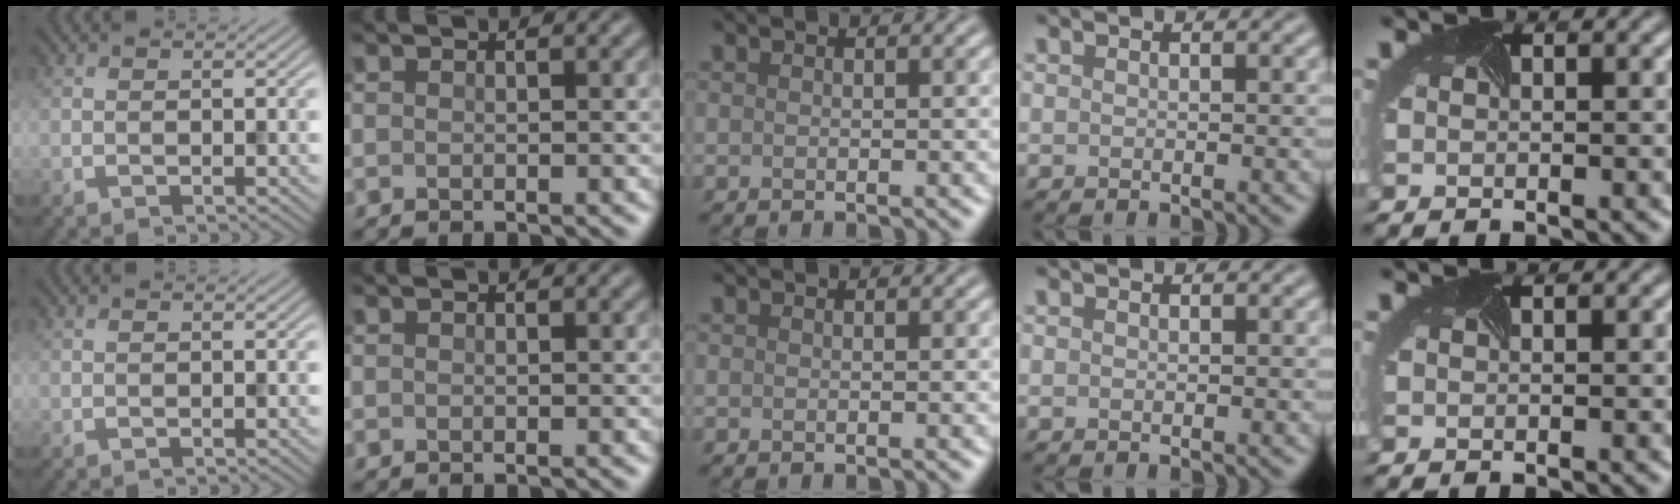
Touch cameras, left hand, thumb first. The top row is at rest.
{}